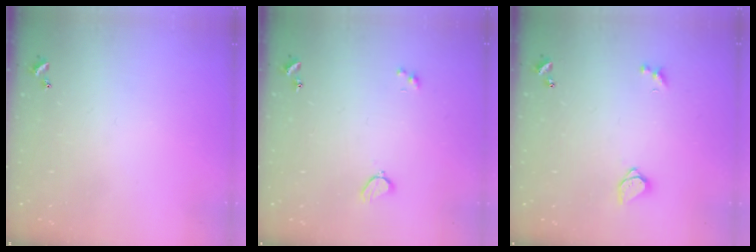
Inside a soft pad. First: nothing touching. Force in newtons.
{"total": 2.0, "press": 1.9, "slide": 0.6}
{"total": 1.6, "press": 1.5, "slide": 0.3}